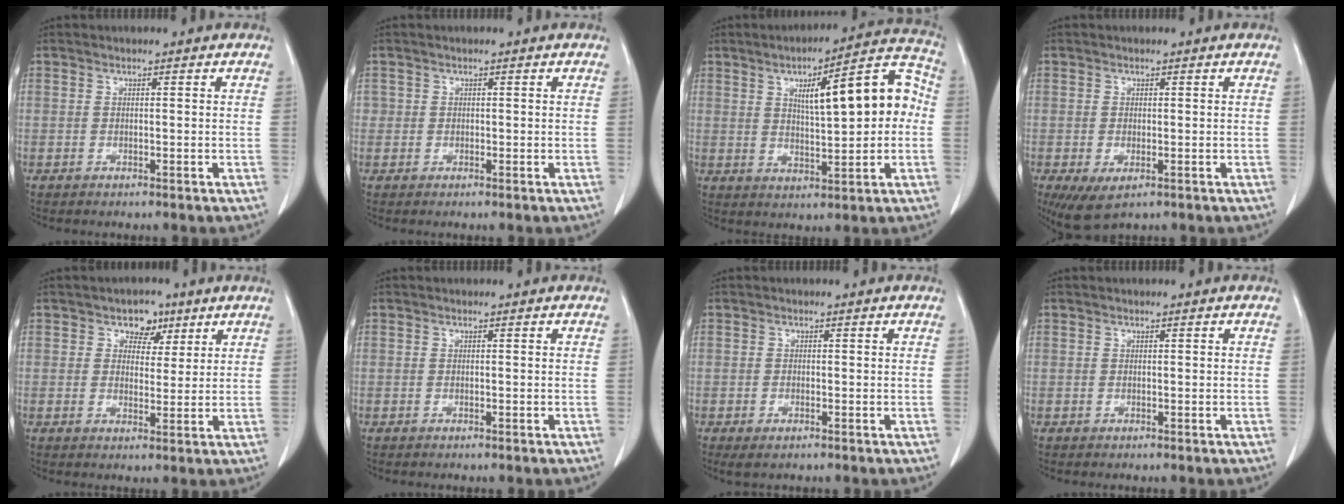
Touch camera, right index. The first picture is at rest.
{"total": 0.8, "force": [0.0, 0.8, 0.0], "torque": [0.011, 0.005, -0.002]}
{"total": 13.8, "force": [2.0, 3.3, 13.2], "torque": [-0.181, 0.040, 0.030]}
{"total": 4.6, "force": [-2.0, 2.2, 3.5], "torque": [-0.063, -0.013, -0.023]}
{"total": 4.3, "force": [2.4, 3.2, 1.8], "torque": [-0.019, 0.006, 0.036]}
{"total": 0.0}
{"total": 1.7, "force": [-0.9, 0.7, 1.2], "torque": [-0.022, -0.004, -0.008]}
{"total": 0.0}